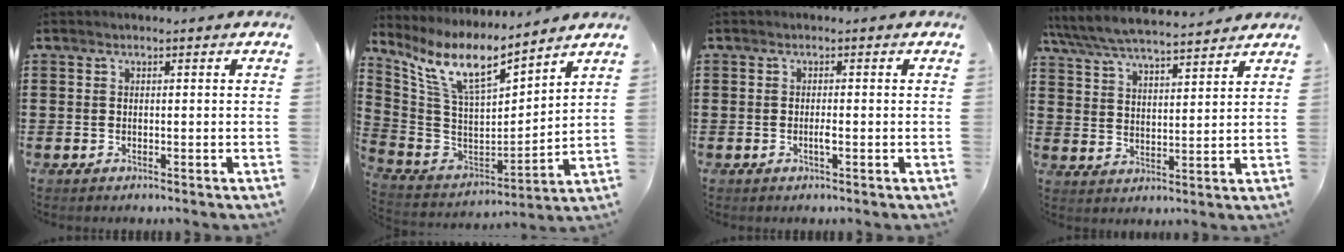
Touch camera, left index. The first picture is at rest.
{"total": 10.8, "force": [7.9, 2.3, 7.0], "torque": [-0.166, -0.044, 0.137]}
{"total": 1.2, "force": [-0.3, 0.0, 1.2], "torque": [-0.023, -0.003, -0.006]}
{"total": 6.5, "force": [6.0, 0.6, 2.2], "torque": [-0.066, -0.030, 0.106]}